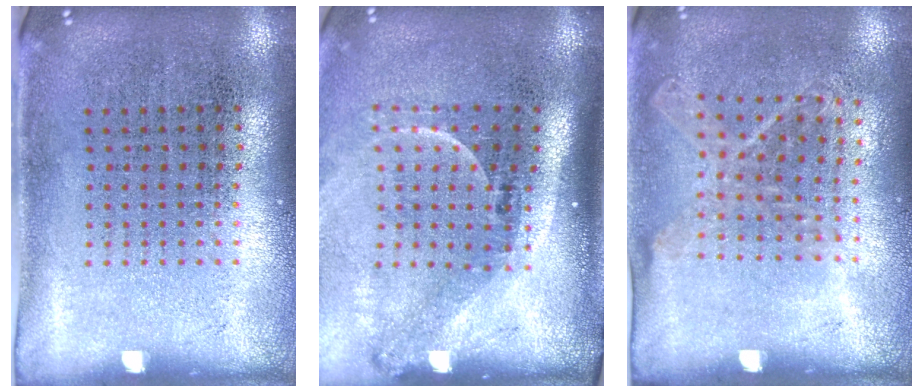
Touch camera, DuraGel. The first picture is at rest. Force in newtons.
{"total": 2.2, "press": 1.6, "slide": 1.6}
{"total": 1.1, "press": 1.0, "slide": 0.5}